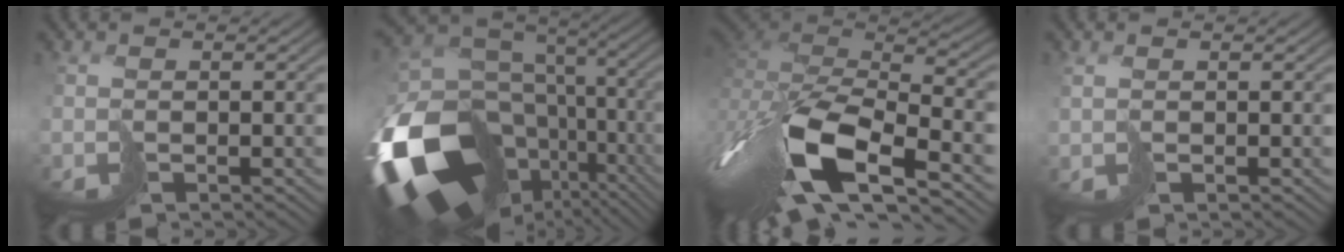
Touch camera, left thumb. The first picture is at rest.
{"total": 22.2, "force": [-8.4, 16.2, 12.6], "torque": [-0.325, -0.066, -0.090]}
{"total": 17.4, "force": [-6.2, 7.5, 14.4], "torque": [-0.340, -0.020, -0.098]}
{"total": 0.7, "force": [0.7, 0.0, 0.2], "torque": [-0.005, 0.001, 0.015]}